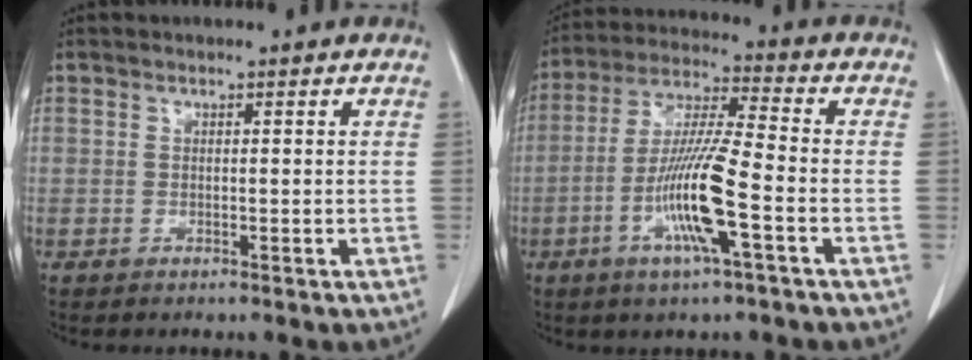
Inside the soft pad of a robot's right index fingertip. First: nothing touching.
{"total": 12.4, "force": [-4.0, 0.3, 11.8], "torque": [-0.235, -0.008, -0.080]}